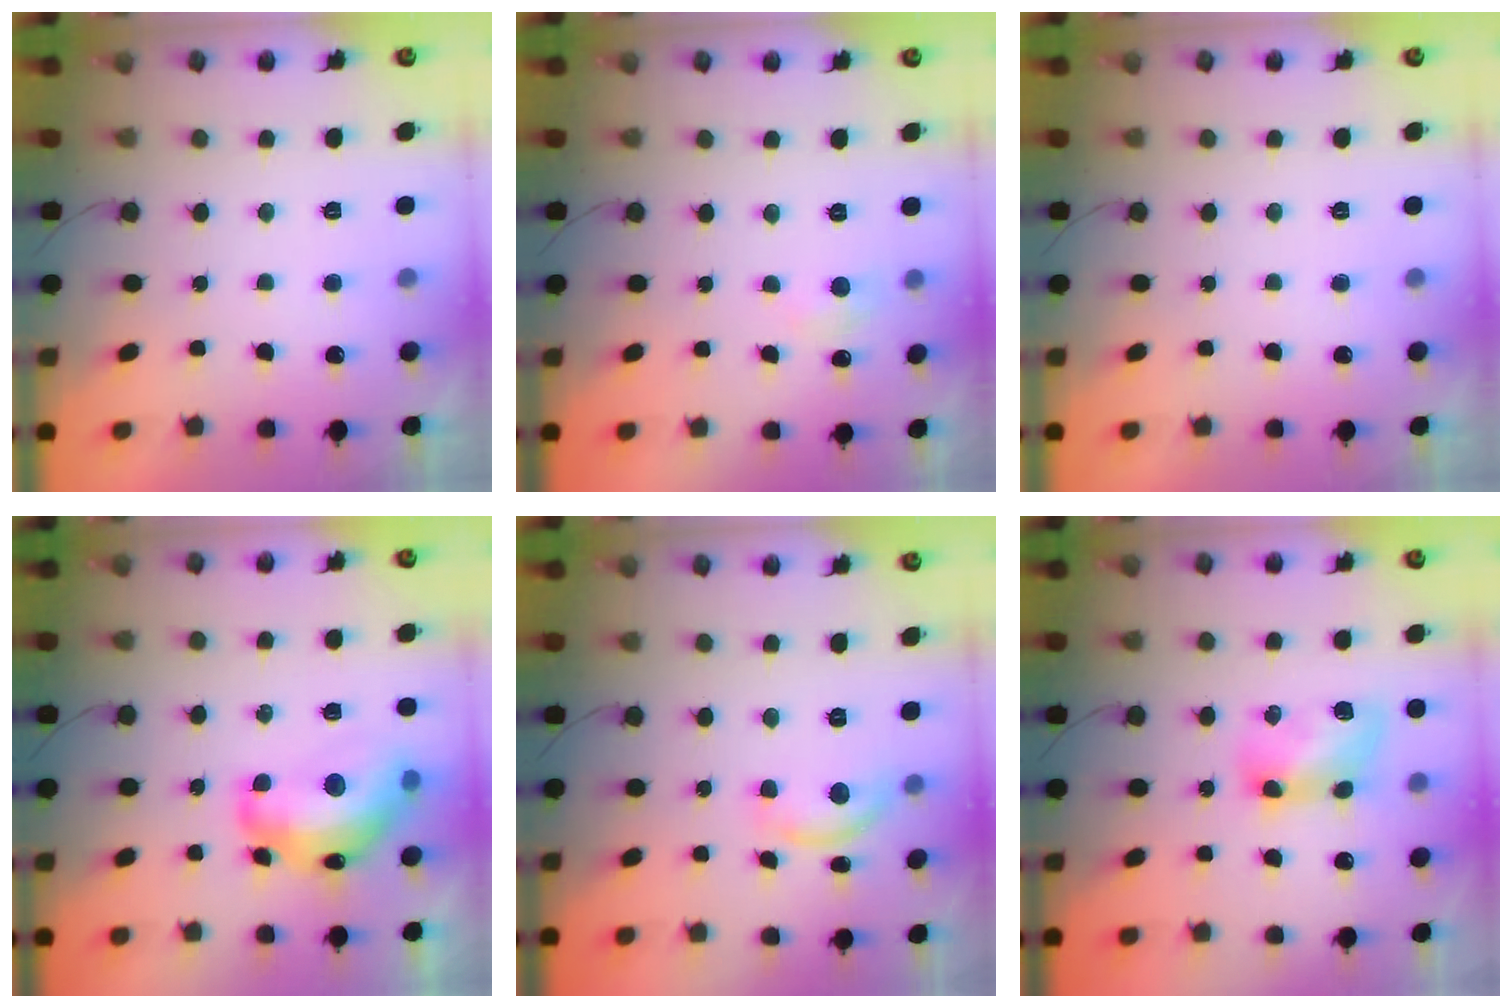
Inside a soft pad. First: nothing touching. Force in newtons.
{"total": 5.9, "press": 5.9, "slide": 0.7}
{"total": 0.0}
{"total": 14.8, "press": 14.8, "slide": 1.3}
{"total": 8.5, "press": 8.4, "slide": 0.6}
{"total": 10.4, "press": 10.4, "slide": 0.2}